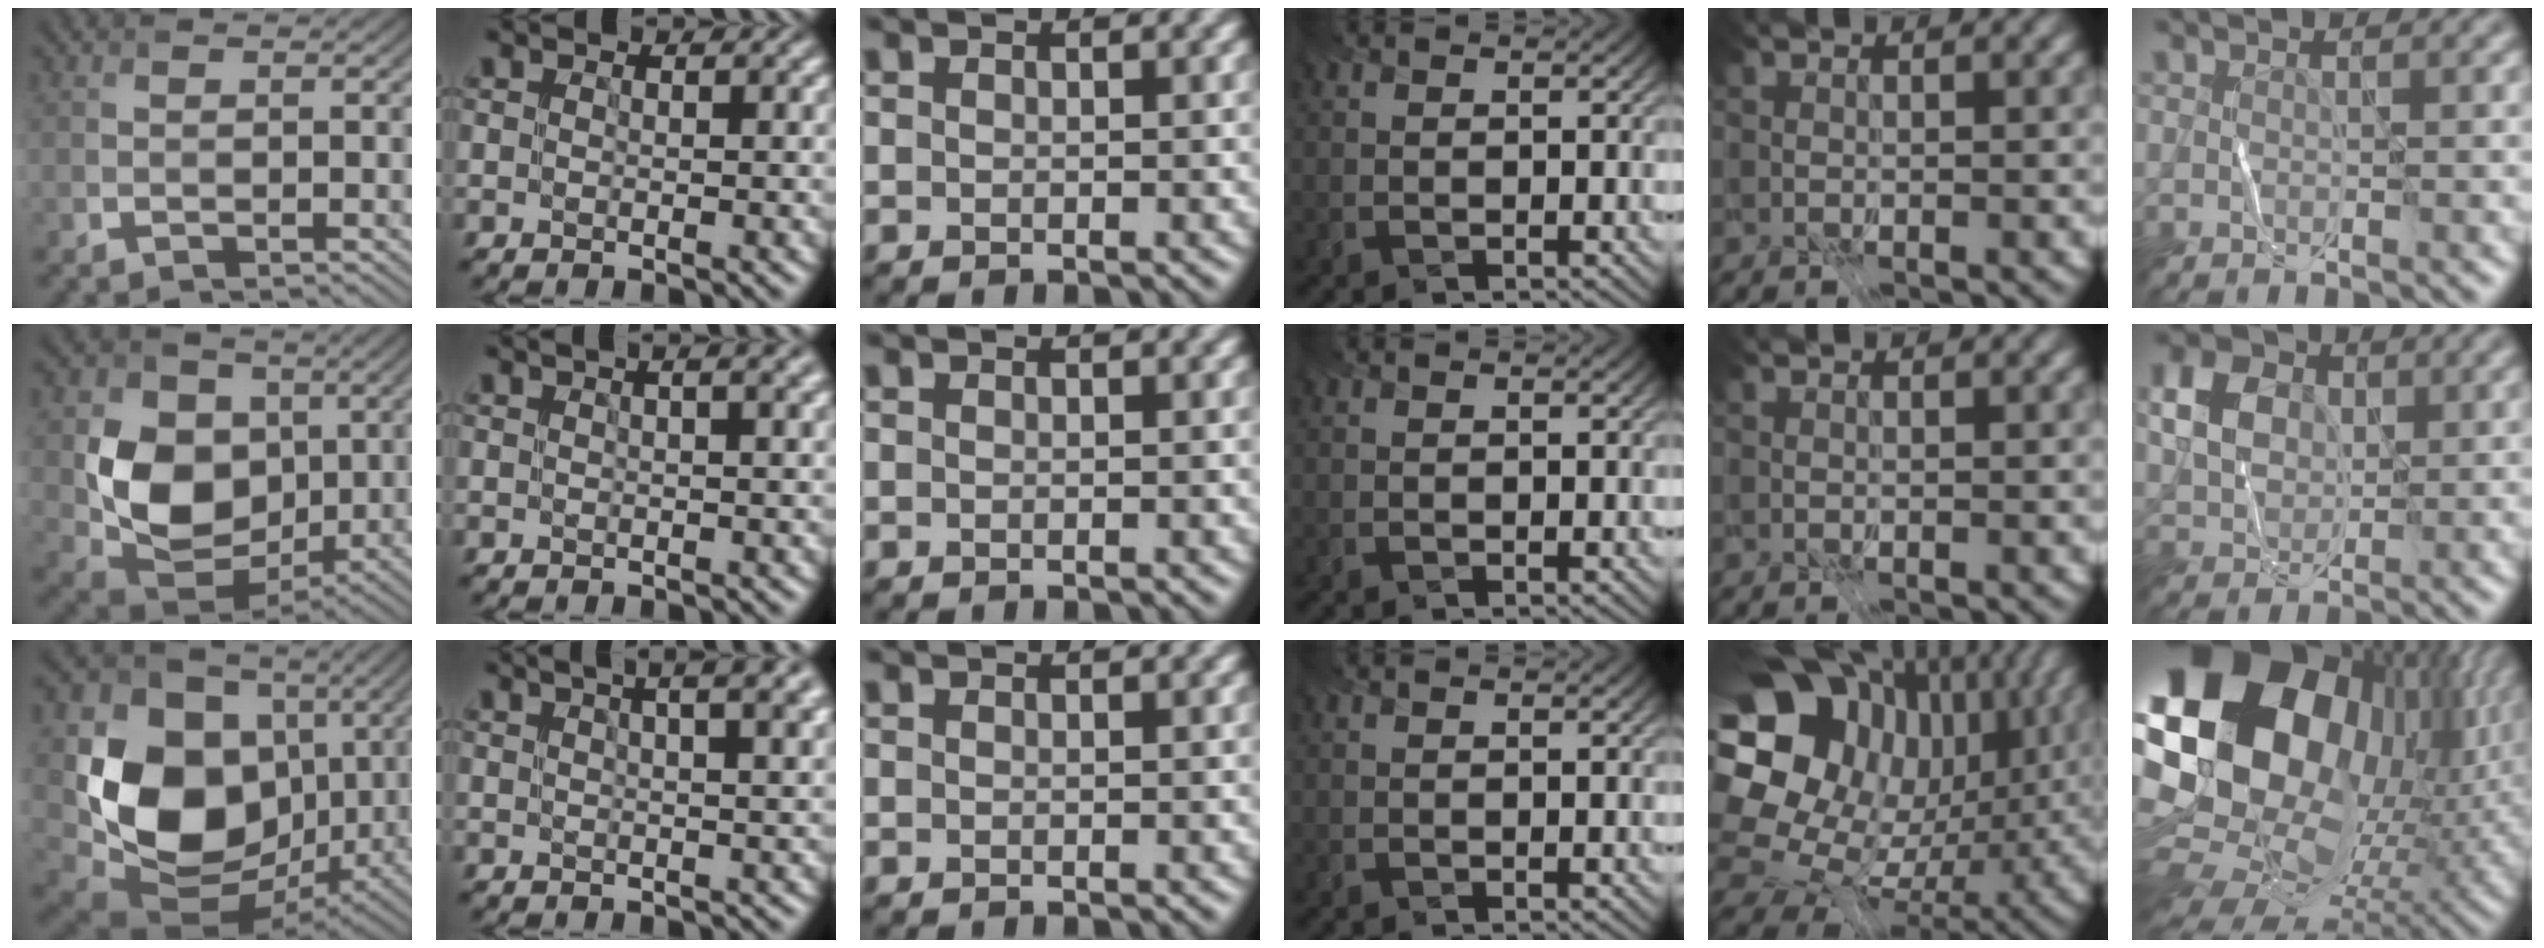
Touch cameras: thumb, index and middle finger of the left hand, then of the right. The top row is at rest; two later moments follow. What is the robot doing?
{"motion": "fold", "object": "receipt paper"}